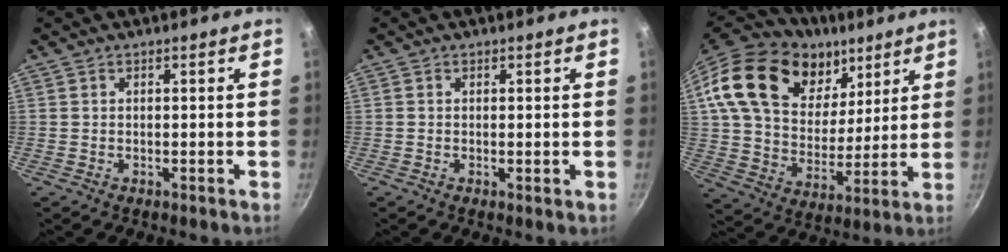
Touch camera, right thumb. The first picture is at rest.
{"total": 0.6, "force": [0.0, 0.0, 0.6], "torque": [-0.011, -0.003, 0.000]}
{"total": 28.5, "force": [14.1, 18.5, 16.6], "torque": [-0.278, -0.031, 0.246]}